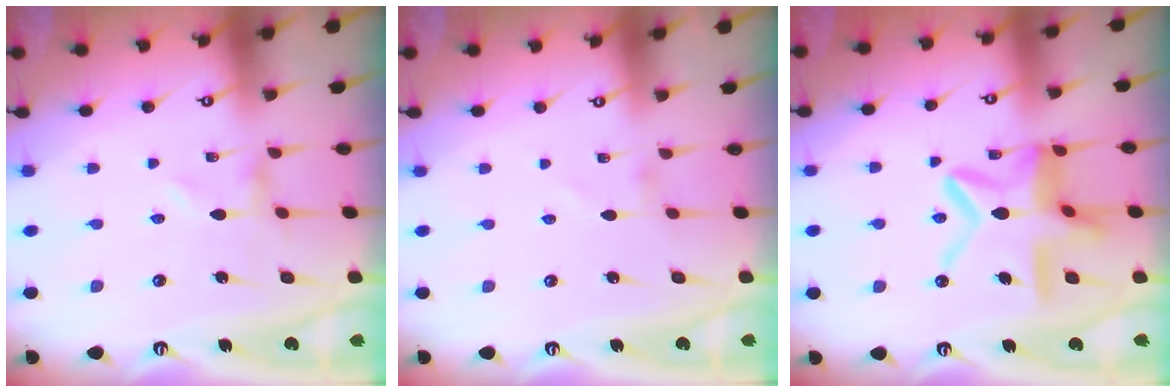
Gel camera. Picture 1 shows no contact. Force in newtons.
{"total": 1.0, "press": 1.0, "slide": 0.1}
{"total": 15.5, "press": 15.5, "slide": 1.5}